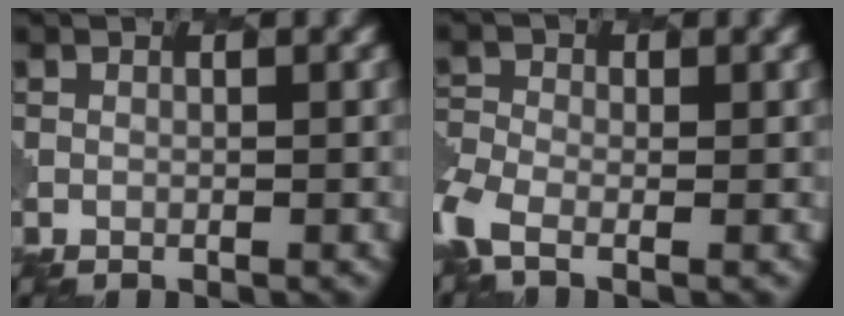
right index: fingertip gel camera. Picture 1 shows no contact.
{"total": 3.4, "force": [-1.9, 1.6, 2.4], "torque": [-0.060, -0.011, -0.051]}